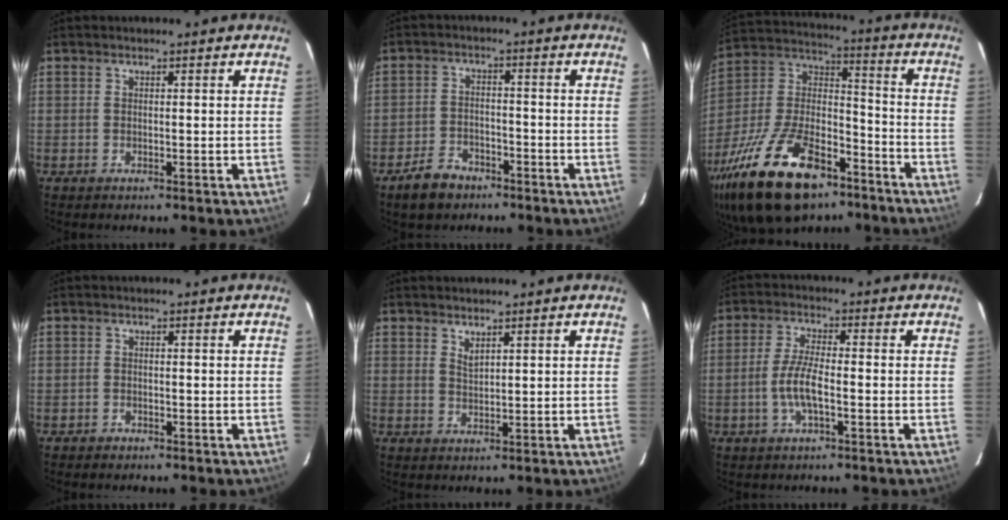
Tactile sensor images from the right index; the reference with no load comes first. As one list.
[{"total": 6.7, "force": [-4.8, 4.0, 2.5], "torque": [-0.070, 0.013, -0.076]}, {"total": 28.6, "force": [-17.8, 13.3, 18.1], "torque": [-0.367, -0.009, -0.292]}, {"total": 1.1, "force": [-0.9, 0.6, 0.0], "torque": [-0.004, 0.004, -0.016]}, {"total": 1.6, "force": [1.3, 0.4, 0.8], "torque": [-0.016, 0.000, 0.024]}, {"total": 6.0, "force": [-1.8, 1.4, 5.5], "torque": [-0.116, 0.000, -0.037]}]